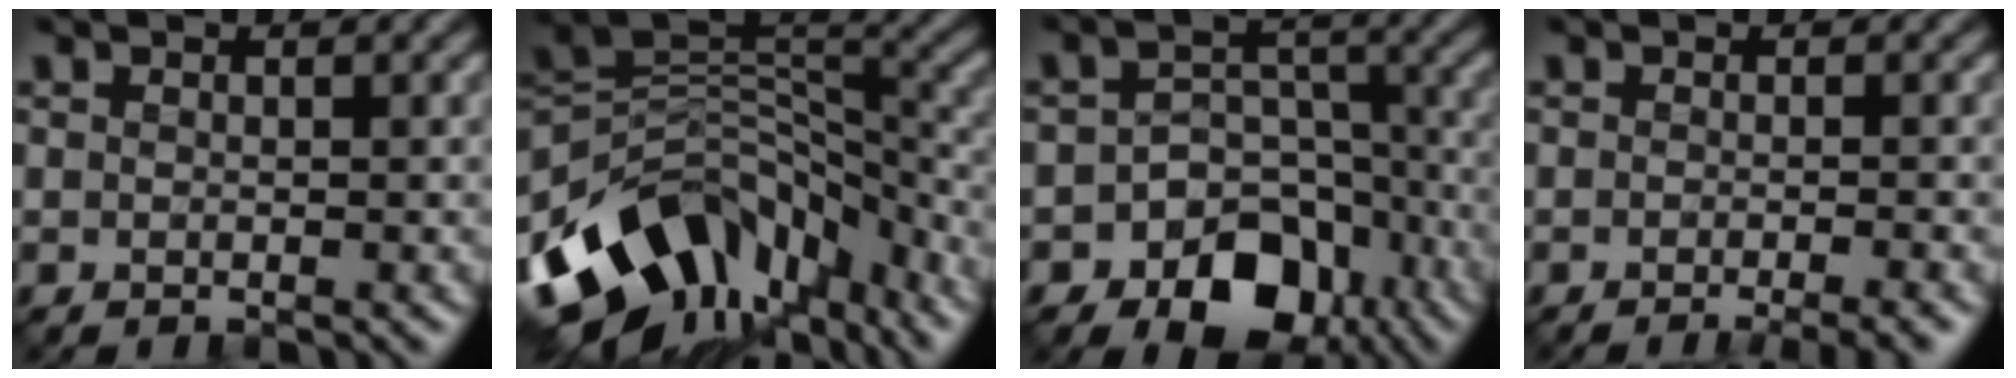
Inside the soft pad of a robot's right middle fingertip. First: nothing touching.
{"total": 12.4, "force": [-7.7, 7.7, 5.9], "torque": [-0.112, 0.004, -0.132]}
{"total": 9.4, "force": [-5.5, 6.6, 3.9], "torque": [-0.042, 0.003, -0.098]}
{"total": 2.6, "force": [-1.7, 0.1, 2.0], "torque": [-0.026, -0.006, -0.026]}